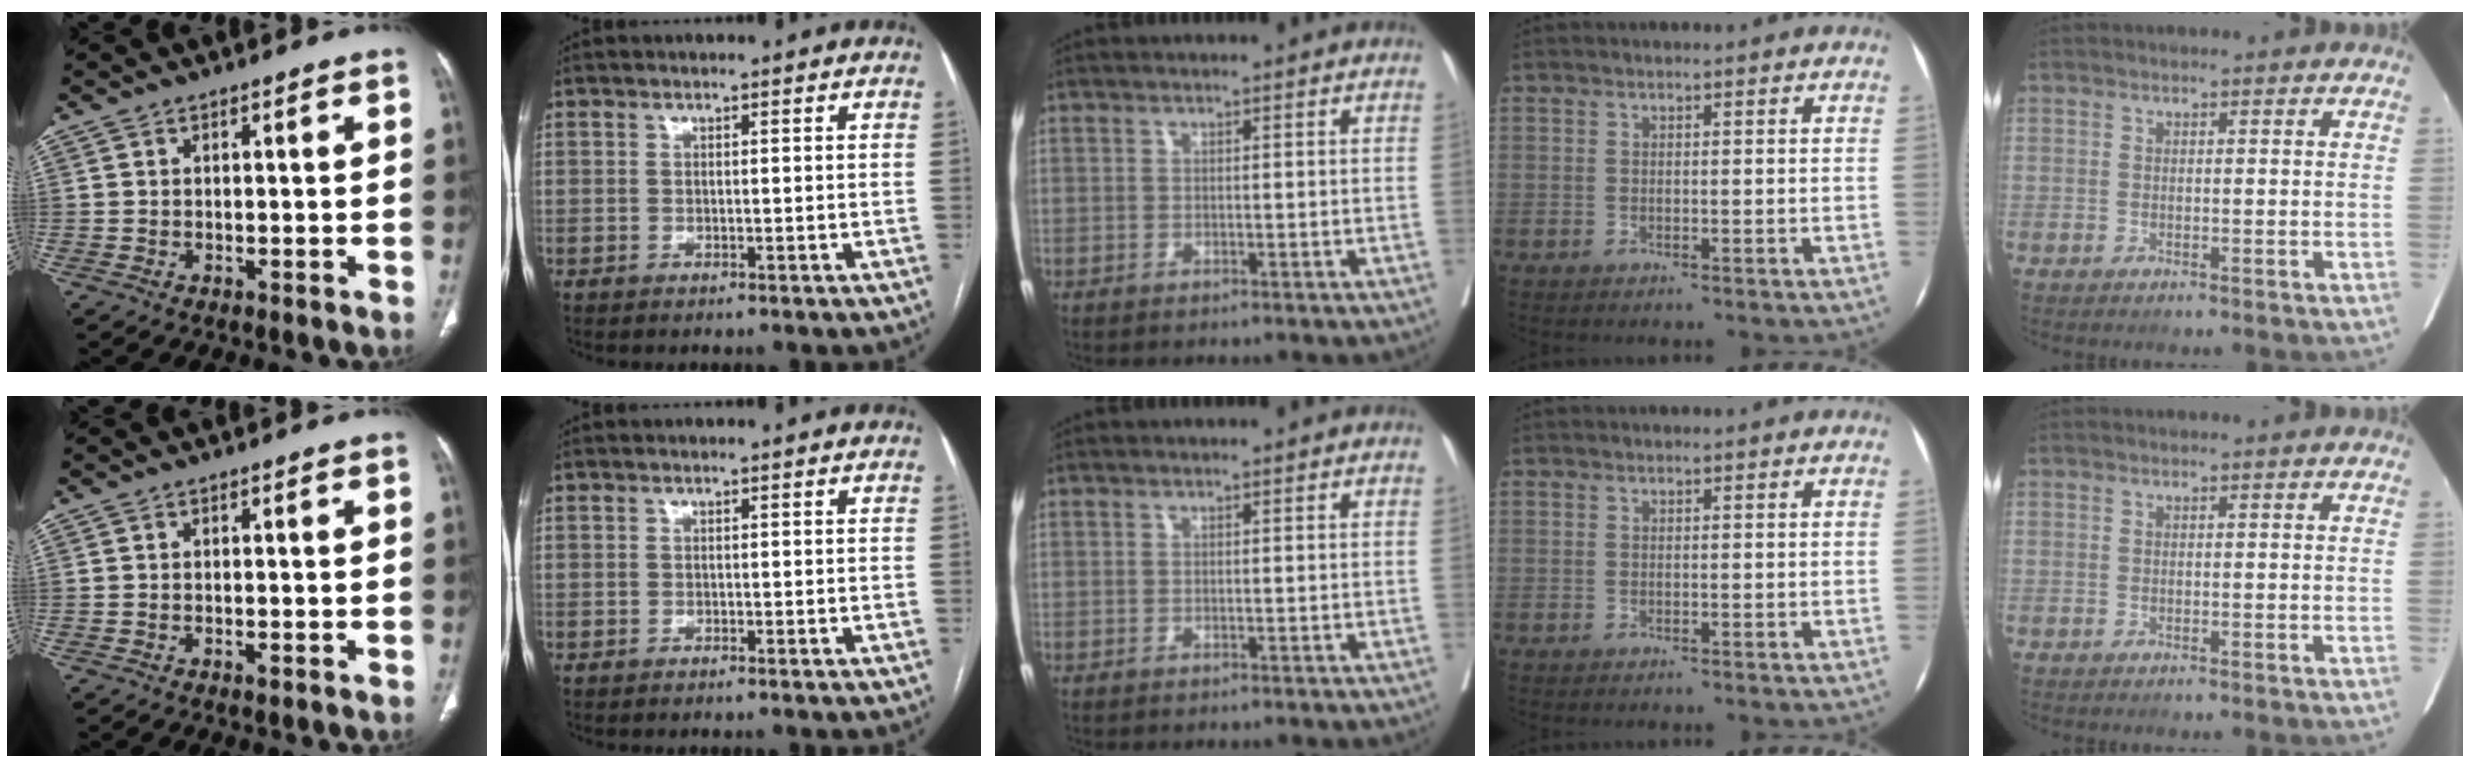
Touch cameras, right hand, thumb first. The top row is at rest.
{"thumb": {"total": 0.7, "force": [-0.4, 0.2, 0.5], "torque": [-0.010, -0.001, -0.008]}}